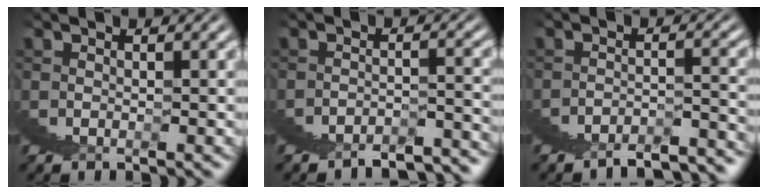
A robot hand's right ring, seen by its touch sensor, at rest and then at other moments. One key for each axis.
{"total": 2.5, "fx": -2.5, "fy": 0.0, "fz": 0.3, "tx": 0.024, "ty": 0.007, "tz": -0.050}
{"total": 2.6, "fx": -2.5, "fy": -0.2, "fz": 0.6, "tx": 0.015, "ty": 0.007, "tz": -0.051}